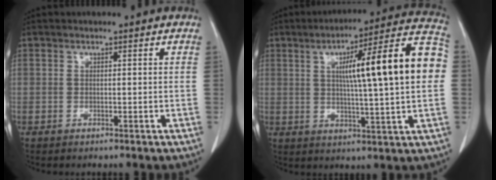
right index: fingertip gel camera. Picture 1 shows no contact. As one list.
[{"total": 18.7, "force": [2.6, 1.0, 18.5], "torque": [-0.264, 0.030, 0.029]}]